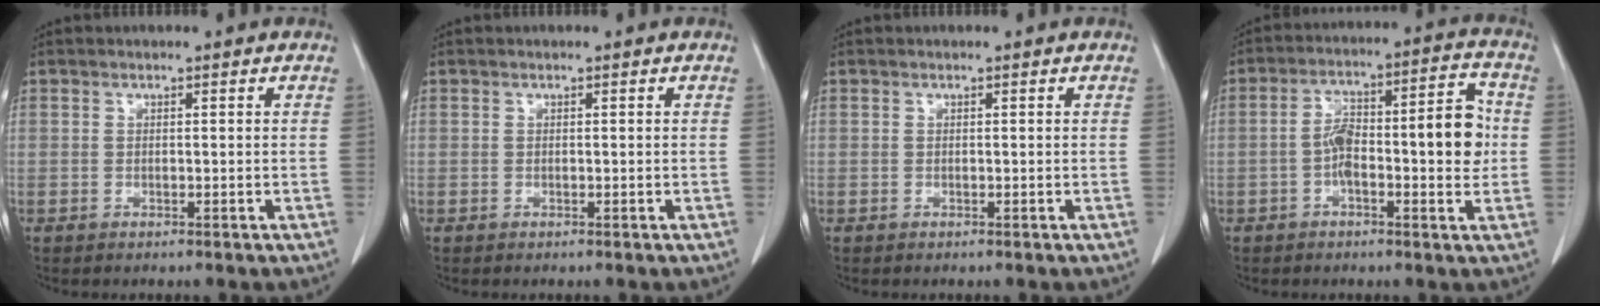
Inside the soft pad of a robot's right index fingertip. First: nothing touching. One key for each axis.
{"total": 0.0}
{"total": 0.0}
{"total": 12.2, "fx": -1.0, "fy": 3.4, "fz": 11.7, "tx": -0.182, "ty": 0.037, "tz": -0.016}